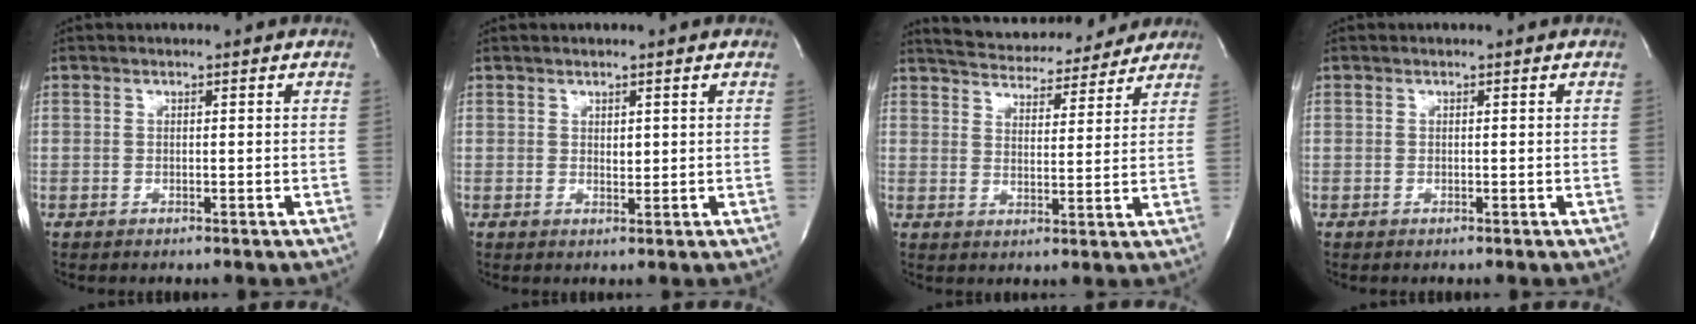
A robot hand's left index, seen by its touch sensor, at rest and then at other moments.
{"total": 1.2, "force": [0.6, 0.5, 1.0], "torque": [-0.014, -0.002, 0.012]}
{"total": 16.0, "force": [14.8, 4.2, 4.5], "torque": [-0.068, 0.017, 0.201]}
{"total": 0.0}